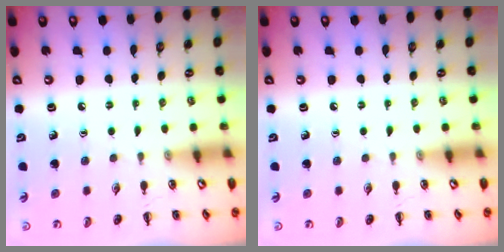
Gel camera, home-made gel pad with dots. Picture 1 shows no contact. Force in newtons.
{"total": 0.0}